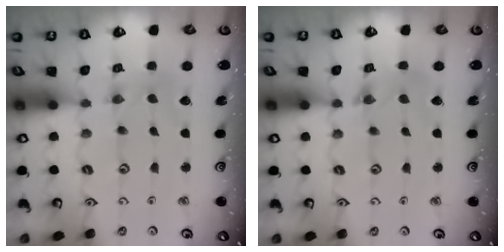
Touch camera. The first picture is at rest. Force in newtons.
{"total": 2.4, "press": 2.4, "slide": 0.2}